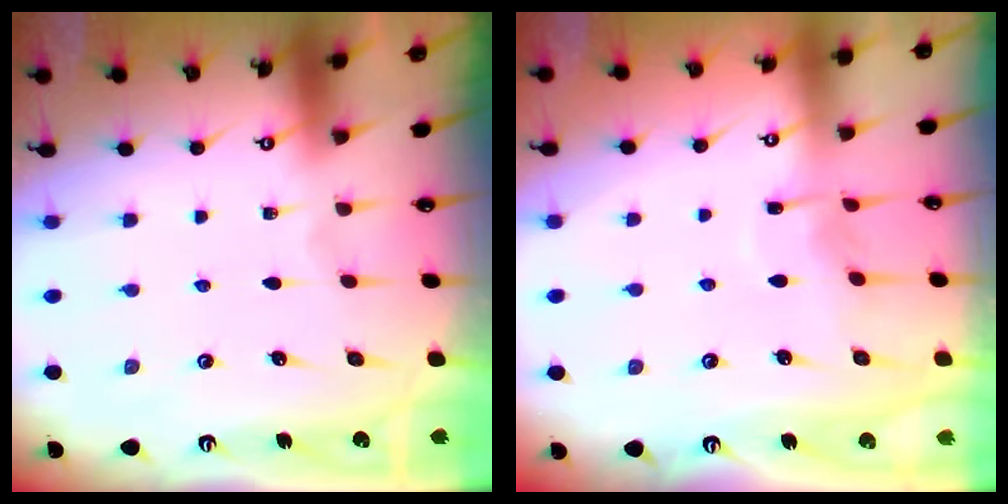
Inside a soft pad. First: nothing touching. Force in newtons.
{"total": 4.7, "press": 4.7, "slide": 0.3}